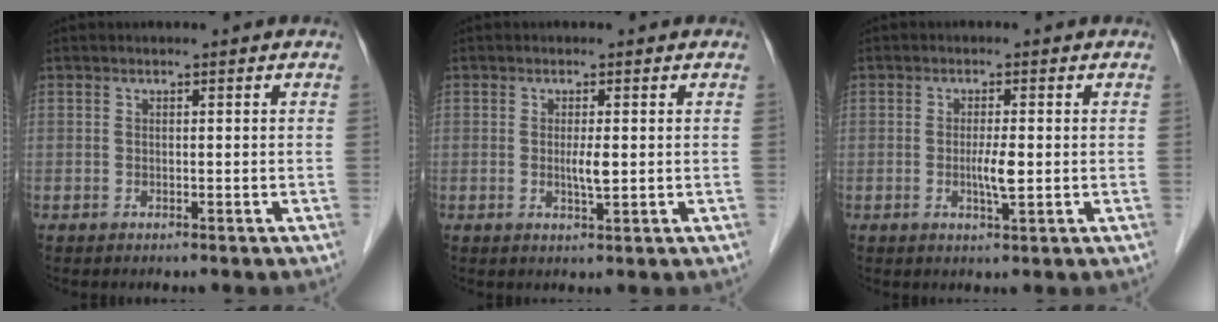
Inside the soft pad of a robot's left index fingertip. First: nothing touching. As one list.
[{"total": 2.1, "force": [0.2, 0.2, 2.1], "torque": [-0.041, -0.003, 0.005]}, {"total": 2.8, "force": [-0.2, 0.2, 2.8], "torque": [-0.053, -0.004, -0.001]}]